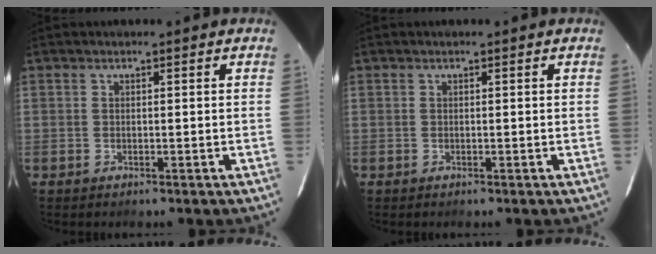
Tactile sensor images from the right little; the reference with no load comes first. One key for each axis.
{"total": 0.0}